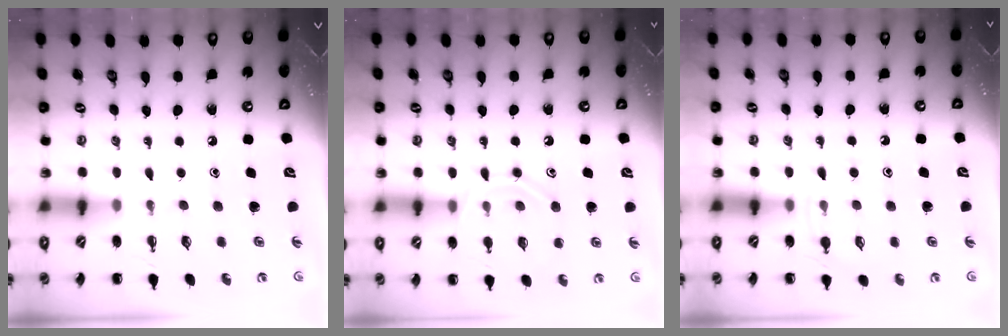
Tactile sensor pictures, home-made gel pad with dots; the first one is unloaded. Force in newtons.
{"total": 10.5, "press": 10.4, "slide": 1.1}
{"total": 4.6, "press": 4.3, "slide": 1.6}